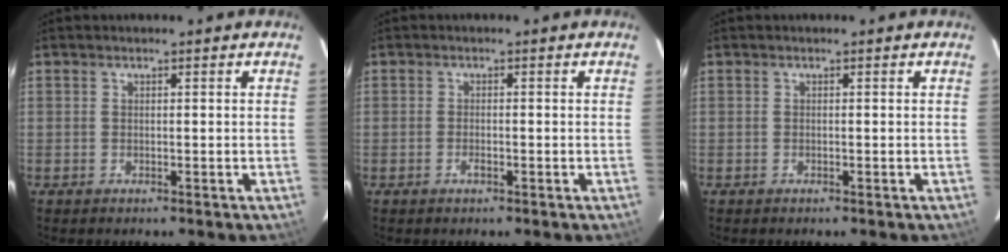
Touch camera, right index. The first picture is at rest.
{"total": 1.3, "force": [-0.7, 0.6, 0.8], "torque": [-0.018, -0.001, -0.011]}
{"total": 0.0}